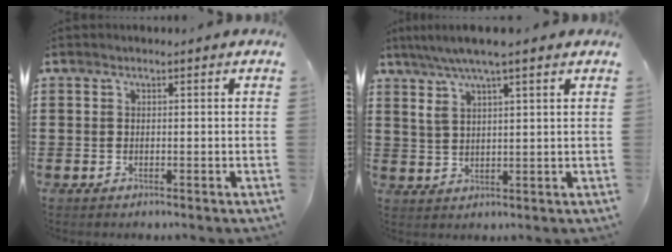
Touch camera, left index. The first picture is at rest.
{"total": 5.5, "force": [3.9, 0.7, 3.9], "torque": [-0.084, -0.004, 0.067]}